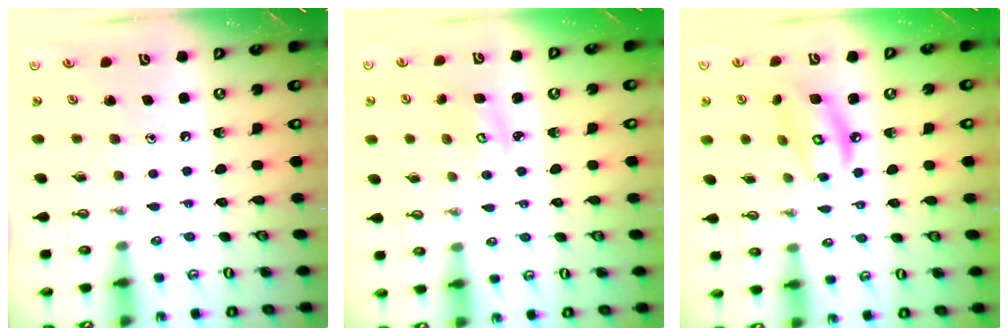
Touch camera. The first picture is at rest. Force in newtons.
{"total": 2.9, "press": 2.8, "slide": 0.3}
{"total": 8.1, "press": 8.0, "slide": 0.6}